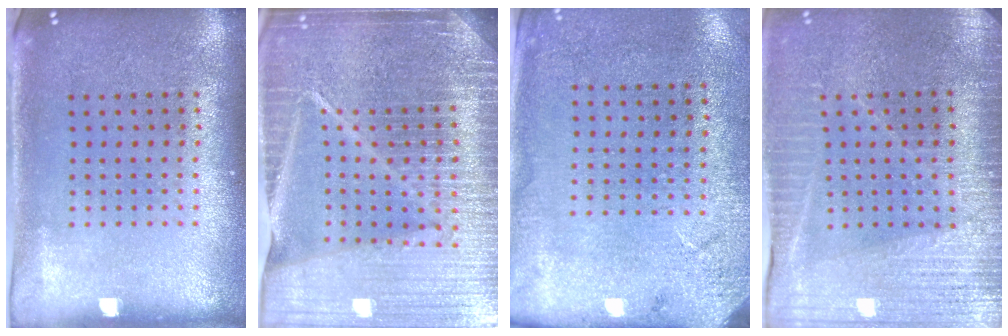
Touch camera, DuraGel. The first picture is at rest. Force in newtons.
{"total": 6.6, "press": 5.7, "slide": 3.4}
{"total": 2.6, "press": 2.2, "slide": 1.3}
{"total": 3.5, "press": 3.3, "slide": 1.3}